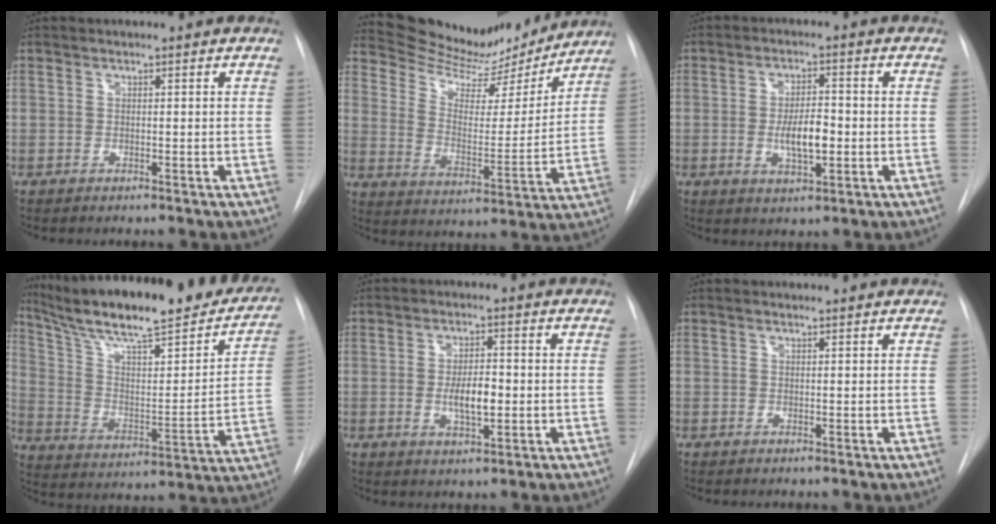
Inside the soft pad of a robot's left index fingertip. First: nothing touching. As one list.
[{"total": 15.7, "force": [15.2, 3.4, 2.1], "torque": [-0.032, -0.022, 0.225]}, {"total": 6.1, "force": [-1.0, 2.1, 5.7], "torque": [-0.102, -0.001, -0.013]}, {"total": 29.8, "force": [24.7, 4.8, 15.9], "torque": [-0.247, -0.036, 0.350]}, {"total": 5.1, "force": [-0.6, 1.8, 4.8], "torque": [-0.084, -0.002, -0.007]}, {"total": 1.2, "force": [1.2, 0.1, 0.1], "torque": [-0.010, 0.011, 0.016]}]